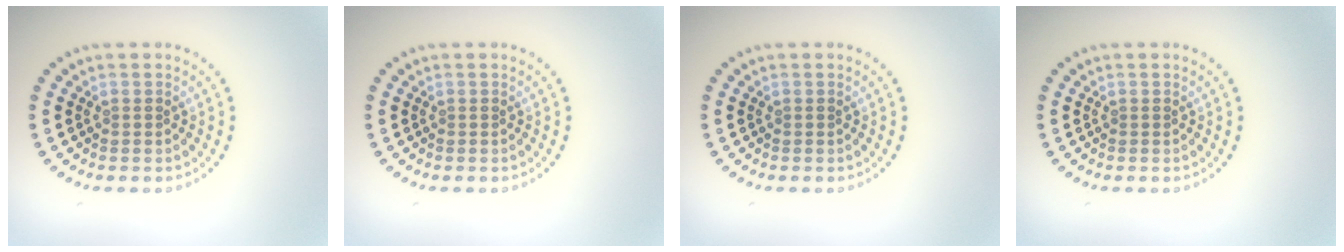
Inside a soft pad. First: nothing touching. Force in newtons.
{"total": 0.0}
{"total": 0.0}
{"total": 0.0}